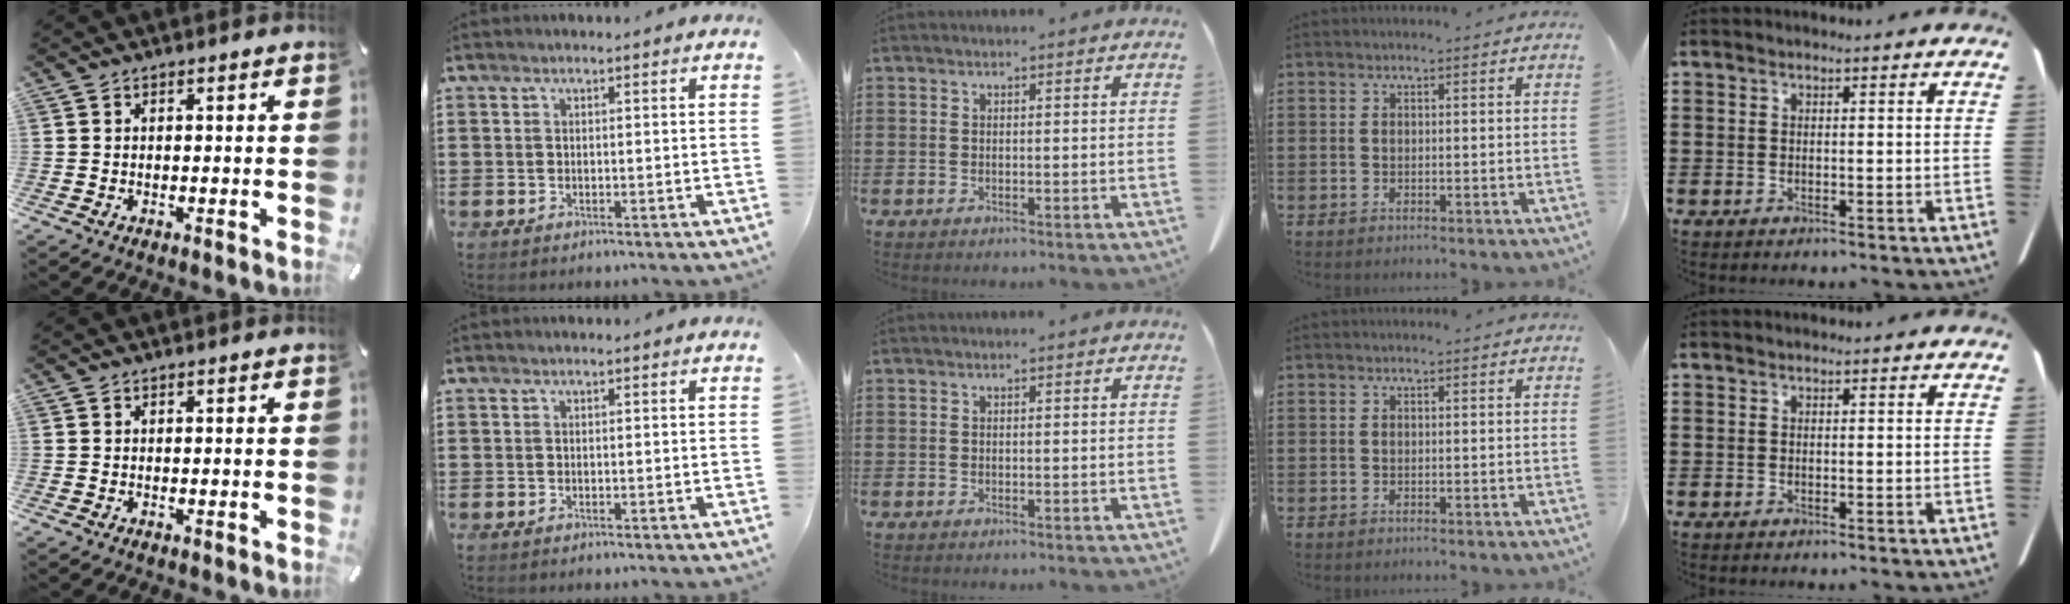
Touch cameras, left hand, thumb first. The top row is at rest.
{}